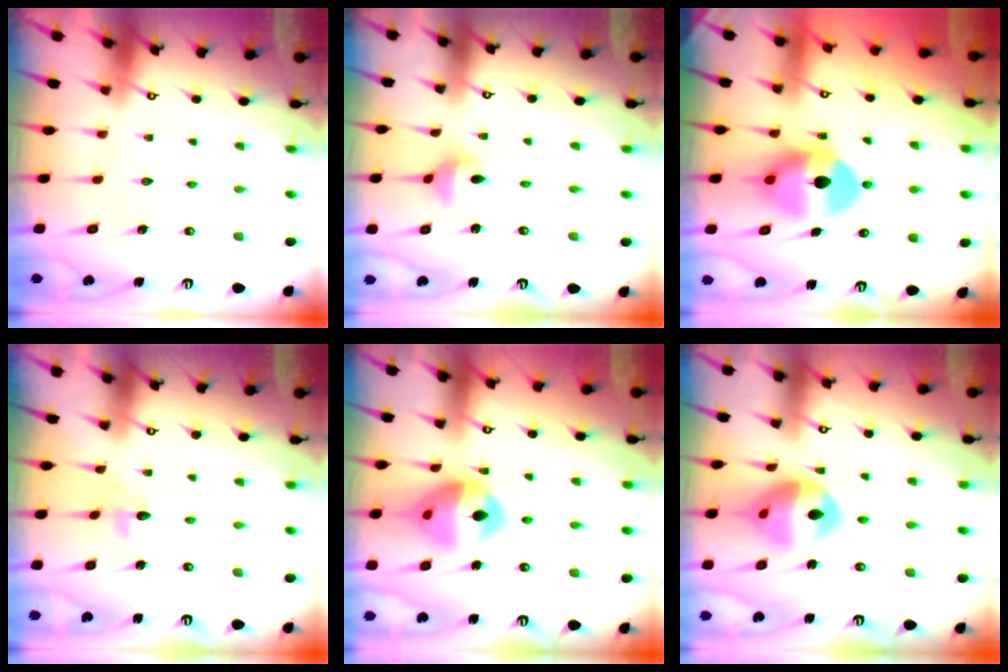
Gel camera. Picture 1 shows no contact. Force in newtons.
{"total": 3.5, "press": 3.5, "slide": 0.2}
{"total": 11.2, "press": 11.1, "slide": 1.7}
{"total": 3.8, "press": 3.7, "slide": 0.6}
{"total": 14.4, "press": 14.3, "slide": 1.7}
{"total": 13.6, "press": 13.5, "slide": 1.7}